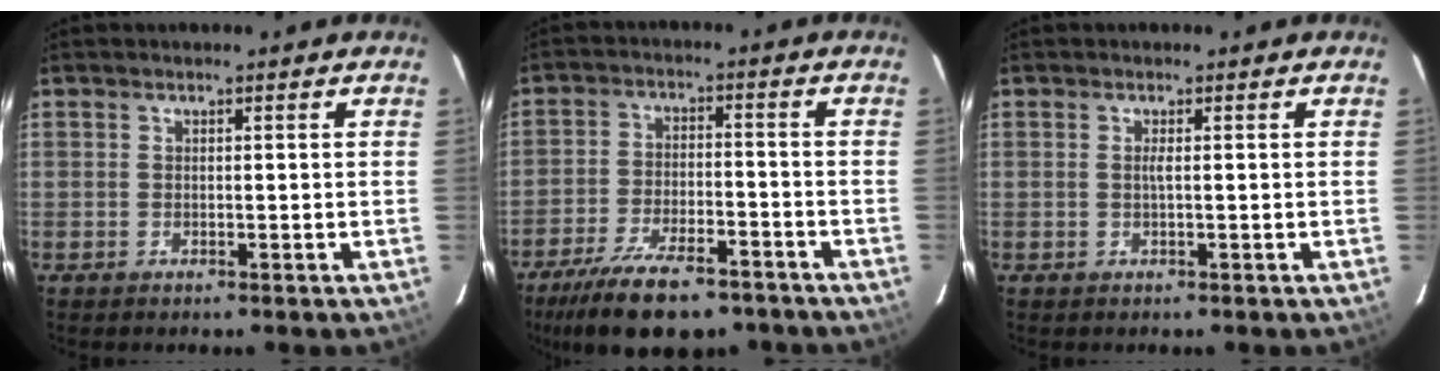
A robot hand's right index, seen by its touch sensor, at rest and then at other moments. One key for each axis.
{"total": 16.7, "fx": -12.5, "fy": 6.1, "fz": 9.4, "tx": -0.196, "ty": -0.026, "tz": -0.196}
{"total": 0.8, "fx": 0.0, "fy": -0.3, "fz": 0.7, "tx": -0.013, "ty": -0.001, "tz": -0.002}